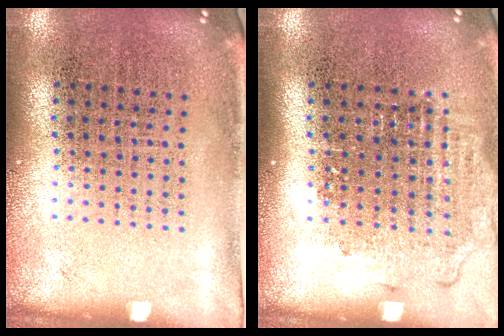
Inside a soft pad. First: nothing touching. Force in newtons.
{"total": 1.3, "press": 1.1, "slide": 0.6}